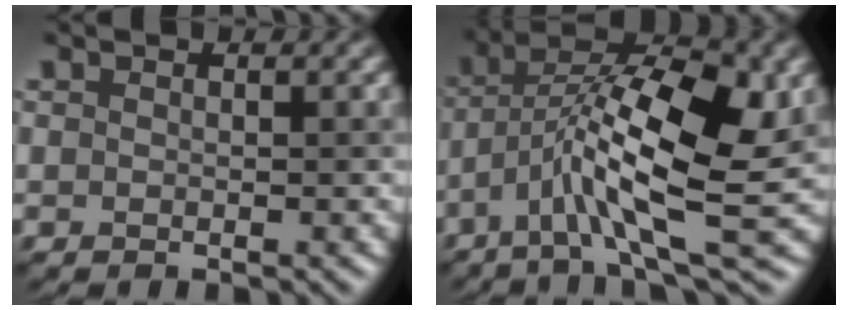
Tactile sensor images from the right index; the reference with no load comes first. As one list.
[{"total": 10.1, "force": [-2.2, 3.0, 9.4], "torque": [-0.165, 0.013, -0.050]}]